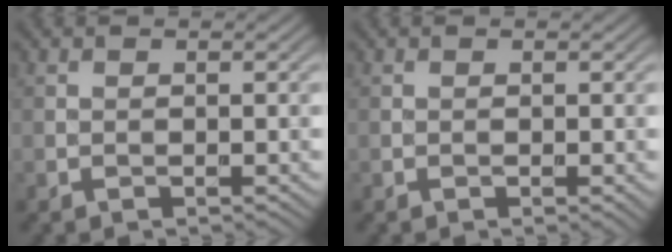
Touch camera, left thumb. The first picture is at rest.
{"total": 0.5, "force": [-0.1, 0.1, 0.5], "torque": [-0.007, -0.002, -0.001]}